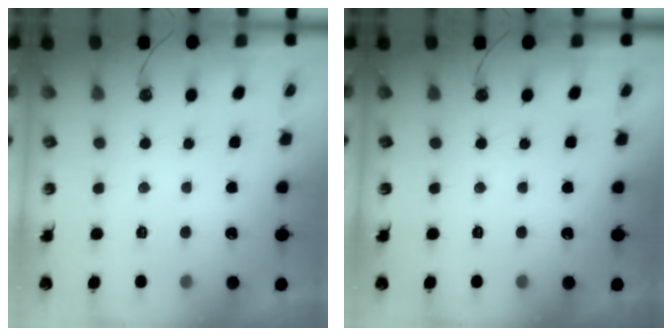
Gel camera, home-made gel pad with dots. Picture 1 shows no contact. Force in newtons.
{"total": 0.0}